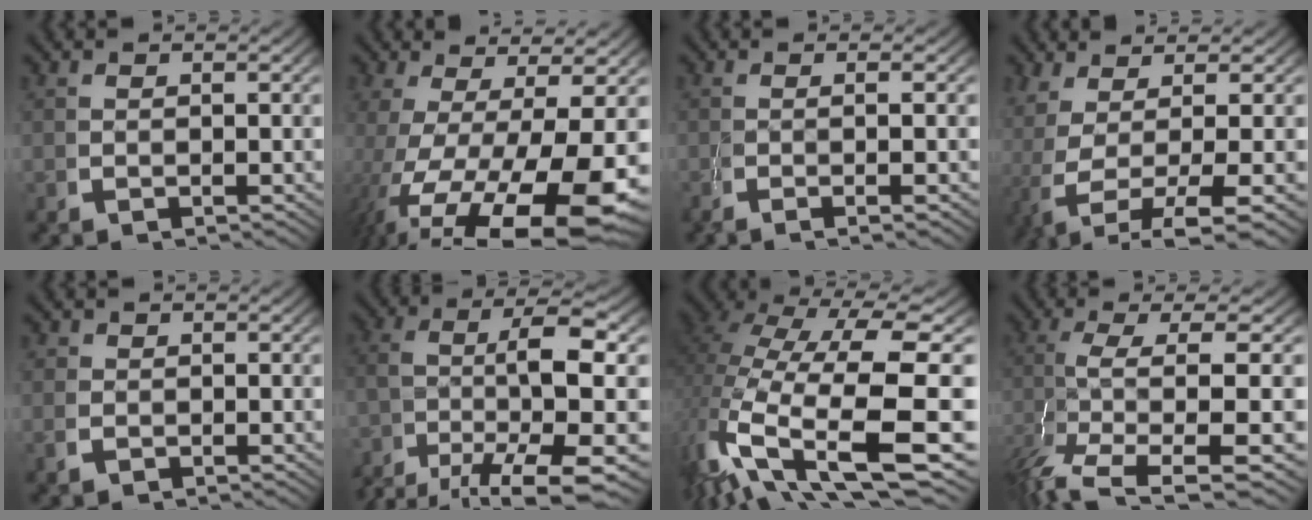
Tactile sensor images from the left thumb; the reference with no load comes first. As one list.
[{"total": 14.1, "force": [-2.6, 7.6, 11.5], "torque": [-0.229, -0.060, -0.001]}, {"total": 2.4, "force": [-0.4, -0.2, 2.3], "torque": [-0.047, 0.002, -0.010]}, {"total": 7.6, "force": [-0.7, 3.2, 6.9], "torque": [-0.151, -0.029, 0.014]}, {"total": 1.5, "force": [-0.1, 1.4, 0.5], "torque": [-0.019, -0.010, 0.000]}, {"total": 10.5, "force": [-2.3, 4.6, 9.2], "torque": [-0.184, -0.045, -0.010]}, {"total": 14.5, "force": [-0.4, 8.3, 11.9], "torque": [-0.270, -0.054, 0.021]}, {"total": 9.0, "force": [-1.5, 3.6, 8.1], "torque": [-0.196, -0.044, 0.006]}]